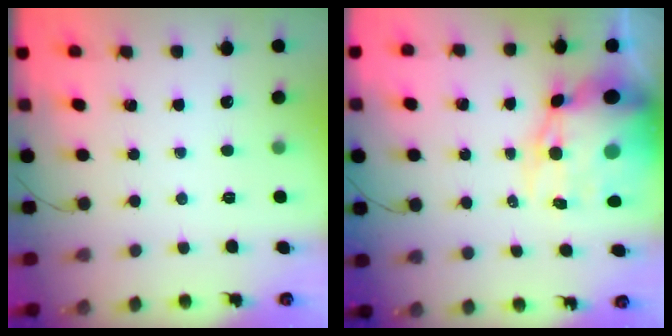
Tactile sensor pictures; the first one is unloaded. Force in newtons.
{"total": 19.9, "press": 19.4, "slide": 4.6}